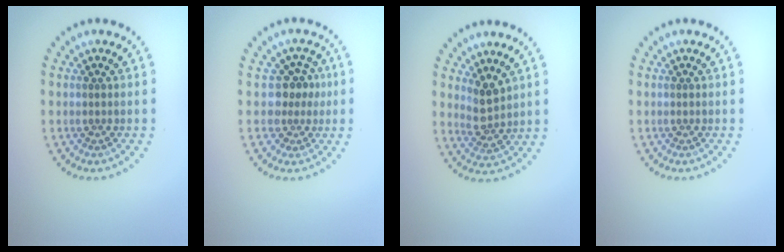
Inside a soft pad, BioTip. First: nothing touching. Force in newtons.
{"total": 2.6, "press": 1.9, "slide": 1.7}
{"total": 2.5, "press": 2.2, "slide": 1.3}
{"total": 0.0}